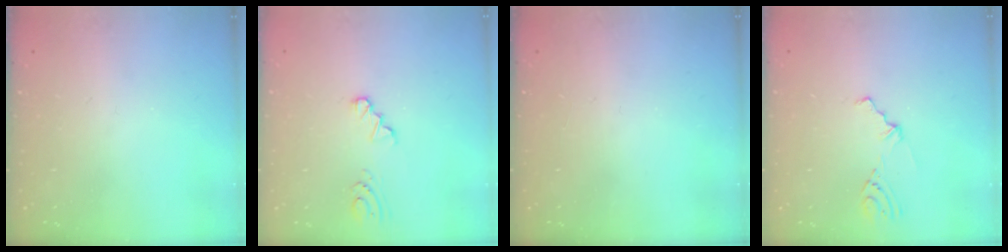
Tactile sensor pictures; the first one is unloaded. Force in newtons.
{"total": 1.4, "press": 1.4, "slide": 0.2}
{"total": 0.0}
{"total": 2.4, "press": 2.2, "slide": 0.9}